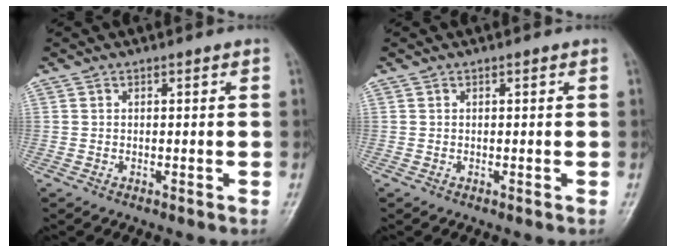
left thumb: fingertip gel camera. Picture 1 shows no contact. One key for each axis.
{"total": 0.0}